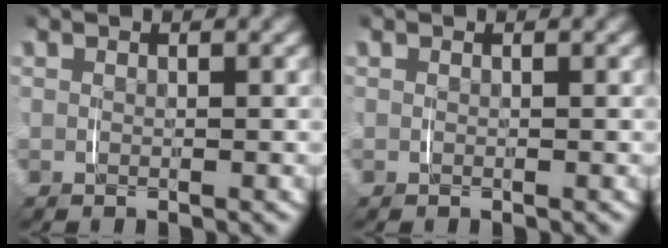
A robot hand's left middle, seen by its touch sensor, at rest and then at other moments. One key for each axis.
{"total": 0.0}